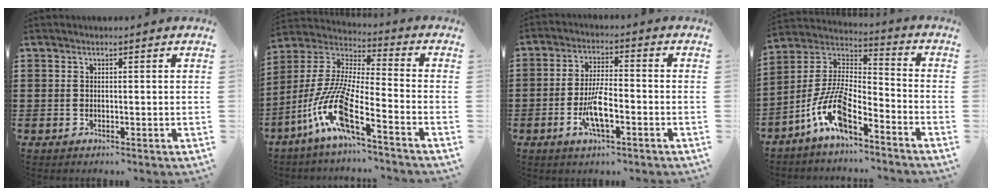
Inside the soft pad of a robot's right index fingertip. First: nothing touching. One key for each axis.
{"total": 11.8, "fx": -7.4, "fy": 0.8, "fz": 9.2, "tx": -0.229, "ty": -0.029, "tz": -0.157}
{"total": 7.0, "fx": -2.5, "fy": 1.8, "fz": 6.2, "tx": -0.137, "ty": -0.014, "tz": -0.049}
{"total": 10.2, "fx": -6.6, "fy": 2.9, "fz": 7.3, "tx": -0.174, "ty": -0.015, "tz": -0.131}